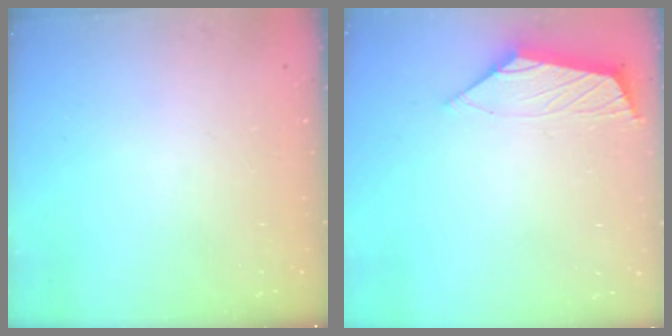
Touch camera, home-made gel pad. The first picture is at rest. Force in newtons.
{"total": 2.9, "press": 2.8, "slide": 0.6}